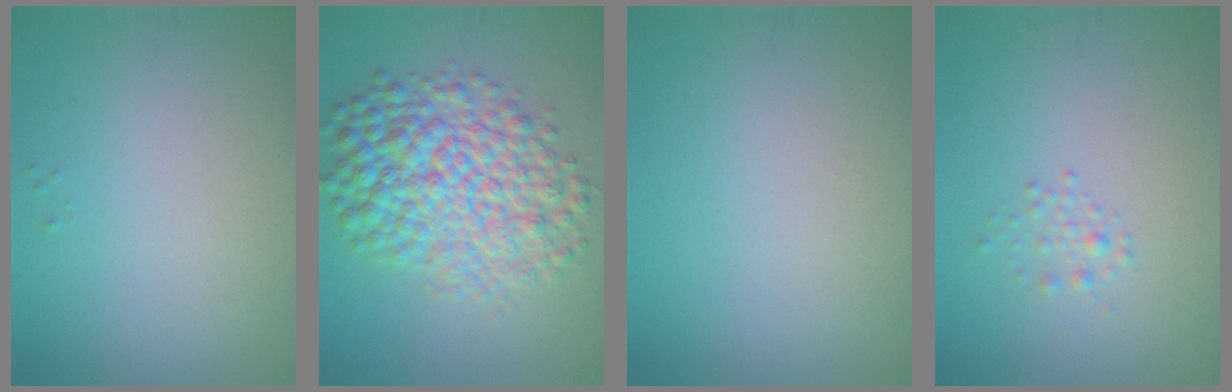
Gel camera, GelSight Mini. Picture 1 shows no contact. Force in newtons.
{"total": 8.6, "press": 8.6, "slide": 0.1}
{"total": 0.0}
{"total": 1.0, "press": 1.0, "slide": 0.0}